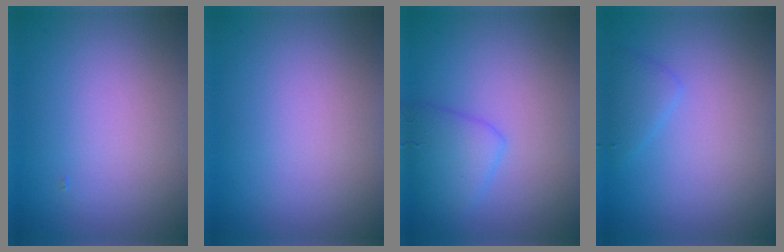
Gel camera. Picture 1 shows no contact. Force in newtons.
{"total": 0.0}
{"total": 2.6, "press": 2.6, "slide": 0.2}
{"total": 1.4, "press": 1.4, "slide": 0.0}